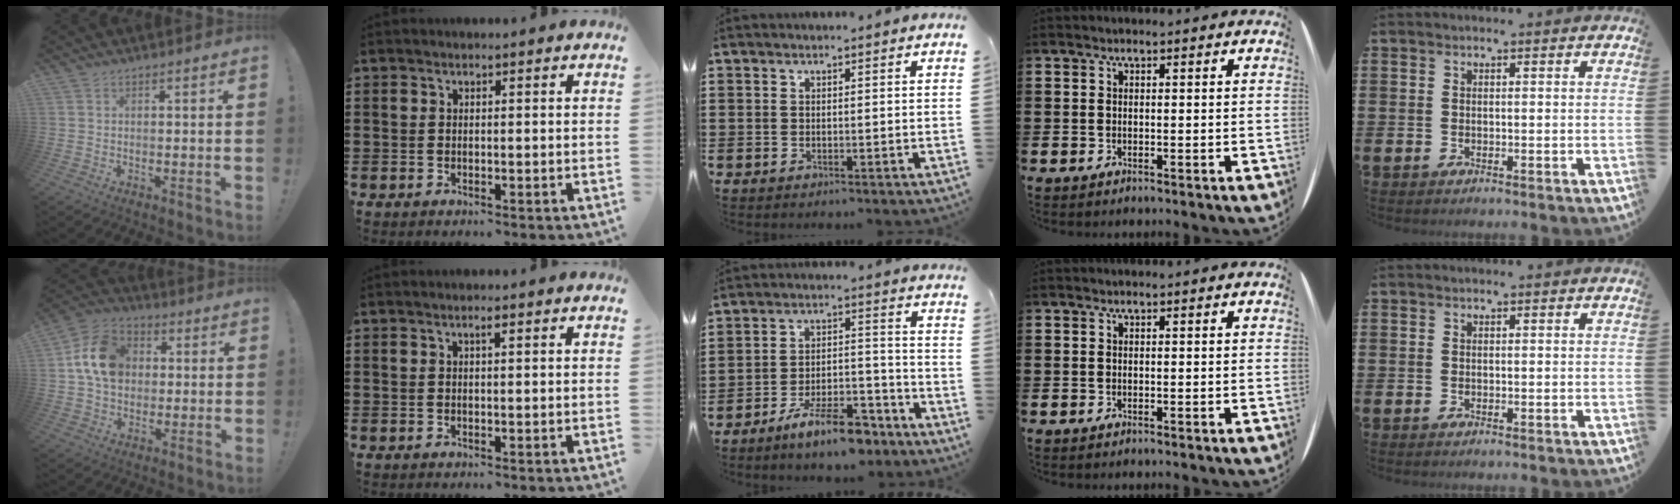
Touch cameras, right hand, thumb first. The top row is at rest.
{"thumb": {"total": 14.3, "force": [2.6, 11.4, 8.3], "torque": [-0.128, 0.010, 0.058]}, "index": {"total": 1.0, "force": [0.4, 0.1, 0.9], "torque": [-0.017, 0.002, 0.006]}, "middle": {"total": 9.3, "force": [-7.5, 1.8, 5.2], "torque": [-0.086, 0.018, -0.137]}}